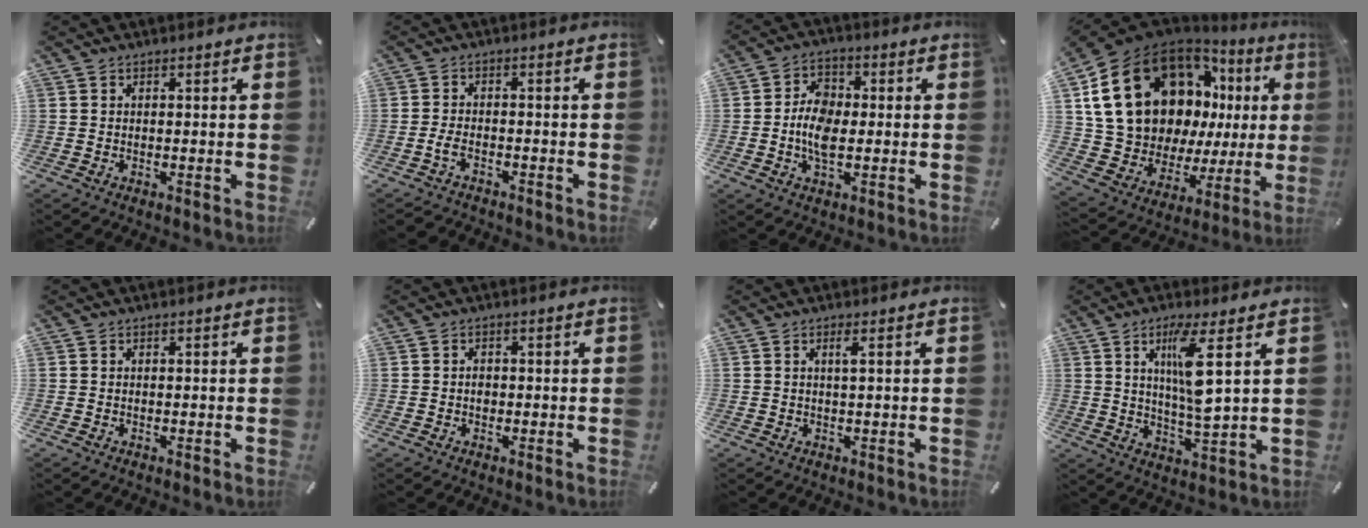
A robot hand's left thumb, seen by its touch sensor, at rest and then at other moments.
{"total": 3.4, "force": [-2.2, 1.8, 2.0], "torque": [-0.048, 0.006, -0.043]}
{"total": 8.0, "force": [-1.1, 5.2, 6.0], "torque": [-0.117, 0.007, -0.024]}
{"total": 24.3, "force": [8.4, 16.6, 15.7], "torque": [-0.303, -0.052, 0.177]}
{"total": 0.0}
{"total": 1.4, "force": [-0.2, 1.2, 0.8], "torque": [-0.016, 0.005, -0.006]}
{"total": 1.9, "force": [0.6, 0.1, 1.8], "torque": [-0.037, 0.000, 0.009]}
{"total": 10.6, "force": [3.7, 1.4, 9.9], "torque": [-0.179, -0.012, 0.053]}